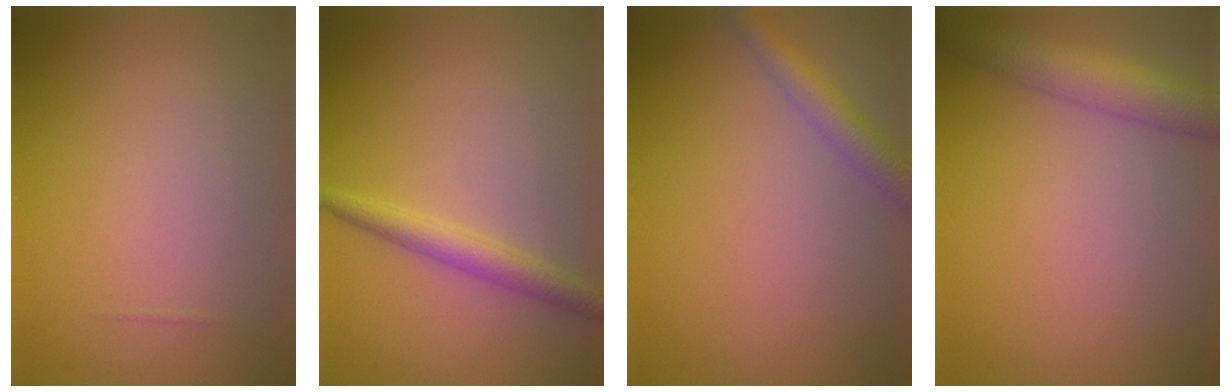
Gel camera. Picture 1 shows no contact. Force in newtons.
{"total": 2.5, "press": 2.5, "slide": 0.0}
{"total": 2.7, "press": 2.7, "slide": 0.1}
{"total": 4.9, "press": 4.9, "slide": 0.2}